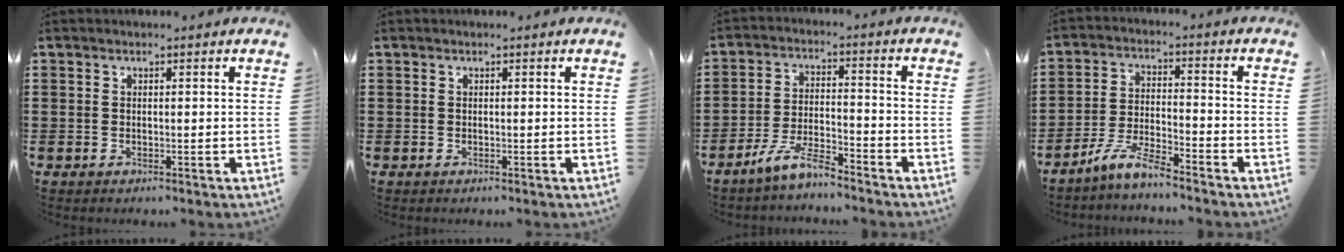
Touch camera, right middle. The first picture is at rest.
{"total": 0.0}
{"total": 6.7, "force": [-5.7, 0.8, 3.4], "torque": [-0.081, -0.005, -0.114]}
{"total": 6.5, "force": [-5.6, 0.7, 3.3], "torque": [-0.080, -0.005, -0.112]}